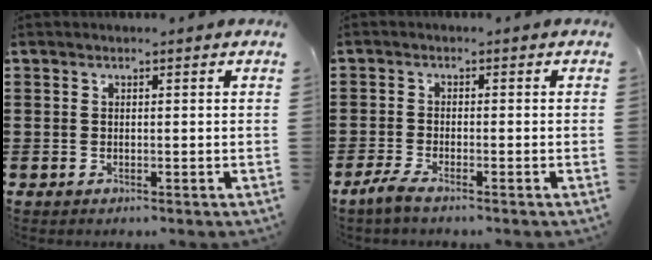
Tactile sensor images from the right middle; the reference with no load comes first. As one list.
[{"total": 2.5, "force": [-2.0, 0.1, 1.4], "torque": [-0.037, -0.002, -0.044]}]